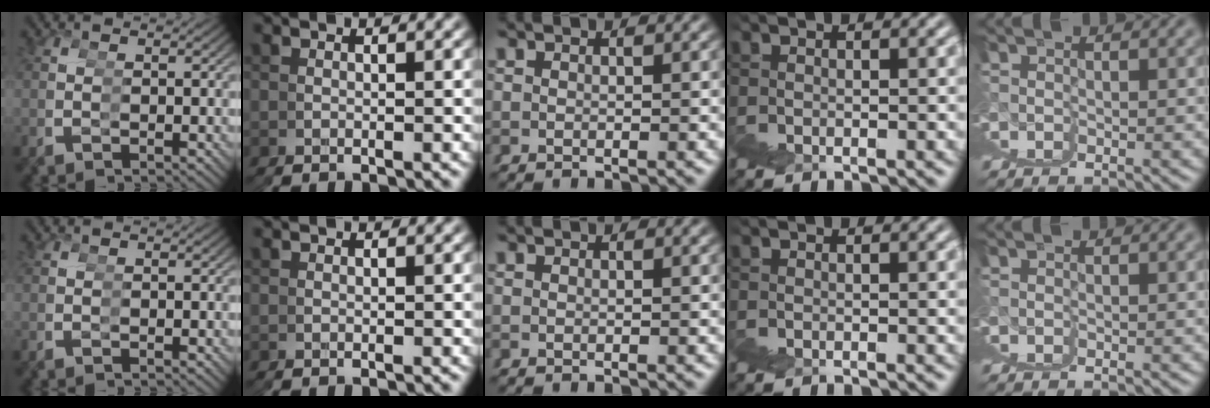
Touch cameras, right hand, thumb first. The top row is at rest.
{}